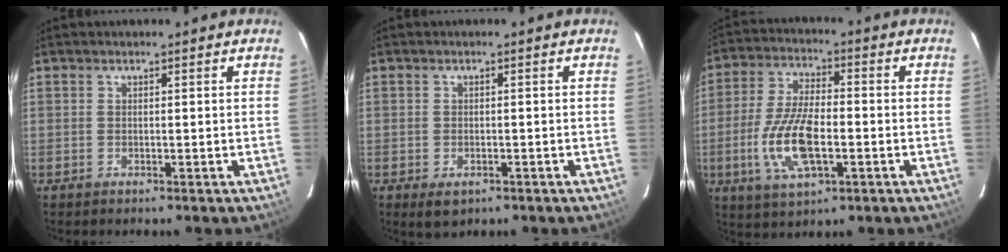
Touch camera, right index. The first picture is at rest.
{"total": 3.0, "force": [-1.5, 2.0, 1.7], "torque": [-0.032, -0.008, -0.018]}
{"total": 12.8, "force": [-3.3, 5.2, 11.2], "torque": [-0.237, -0.006, -0.061]}